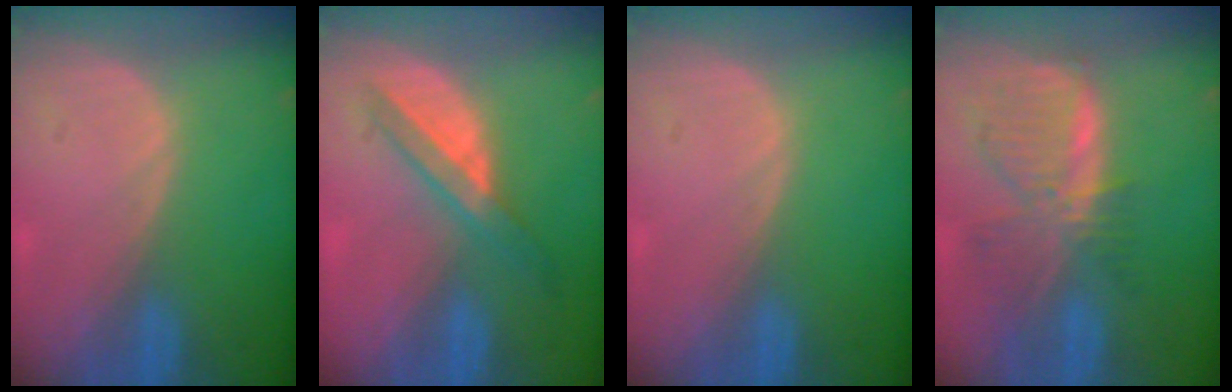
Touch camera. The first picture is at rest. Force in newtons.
{"total": 5.9, "press": 5.4, "slide": 2.4}
{"total": 0.0}
{"total": 8.4, "press": 7.3, "slide": 4.0}